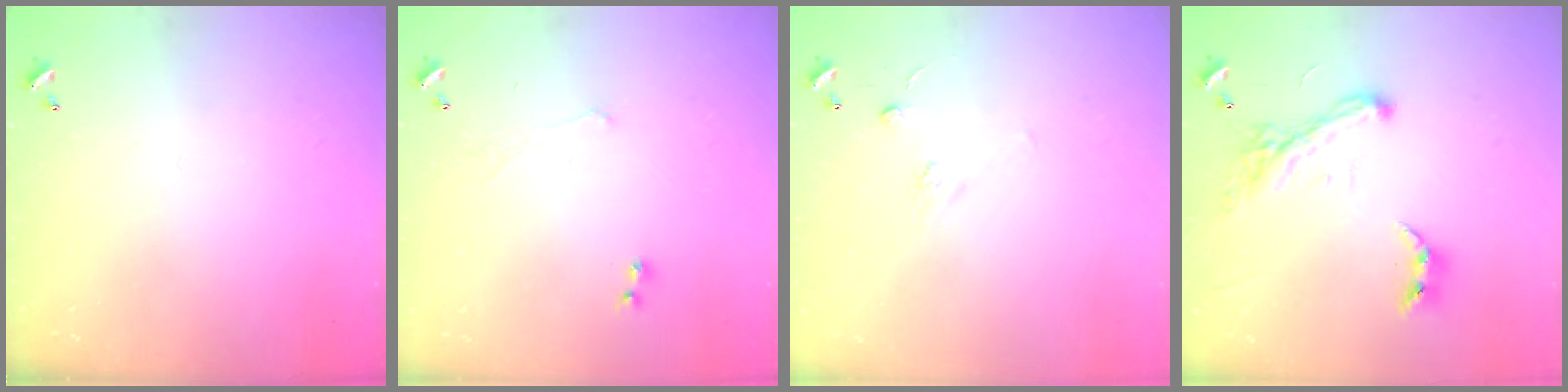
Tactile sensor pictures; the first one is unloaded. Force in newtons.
{"total": 1.1, "press": 0.7, "slide": 0.9}
{"total": 2.5, "press": 2.3, "slide": 1.0}
{"total": 2.2, "press": 2.2, "slide": 0.1}